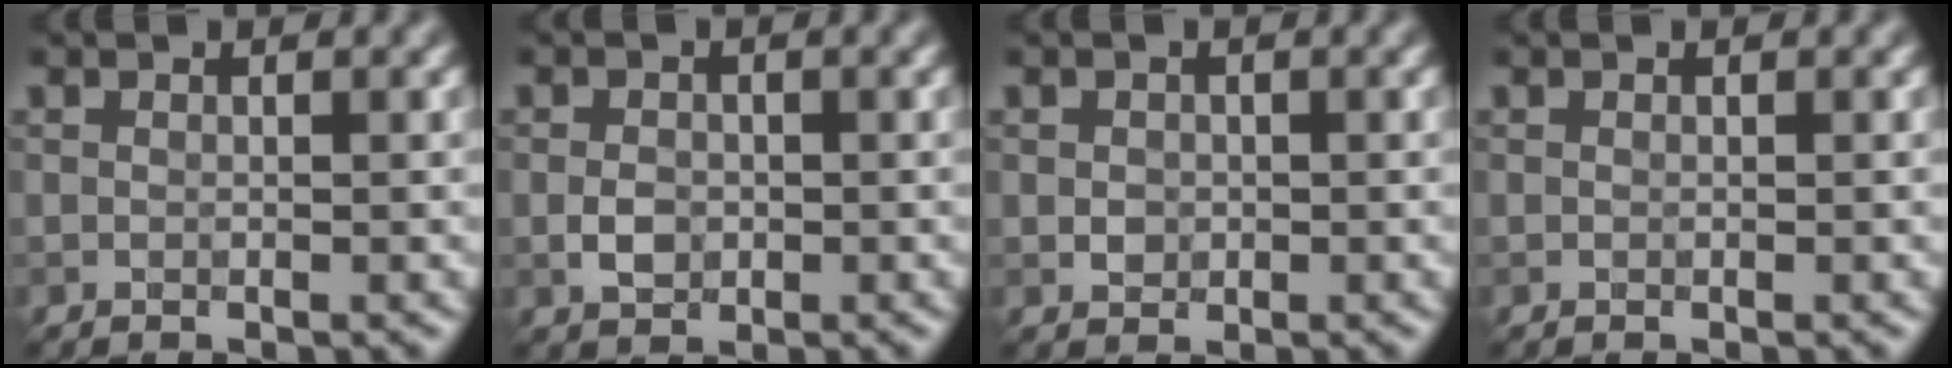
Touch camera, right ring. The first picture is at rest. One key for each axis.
{"total": 1.9, "fx": -0.4, "fy": 1.5, "fz": 1.2, "tx": -0.021, "ty": -0.002, "tz": -0.010}
{"total": 1.1, "fx": 0.0, "fy": 1.0, "fz": 0.5, "tx": -0.008, "ty": -0.003, "tz": 0.000}
{"total": 0.0}